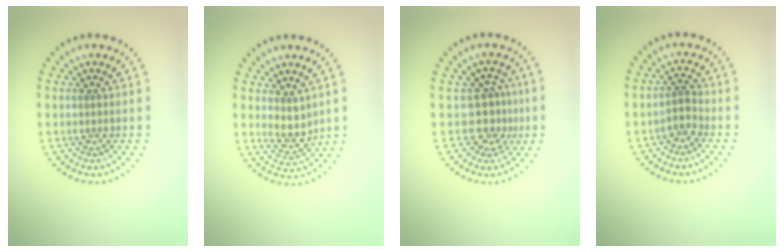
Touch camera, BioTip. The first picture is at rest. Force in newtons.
{"total": 2.4, "press": 2.1, "slide": 1.2}
{"total": 2.9, "press": 2.4, "slide": 1.7}
{"total": 1.6, "press": 1.2, "slide": 1.1}